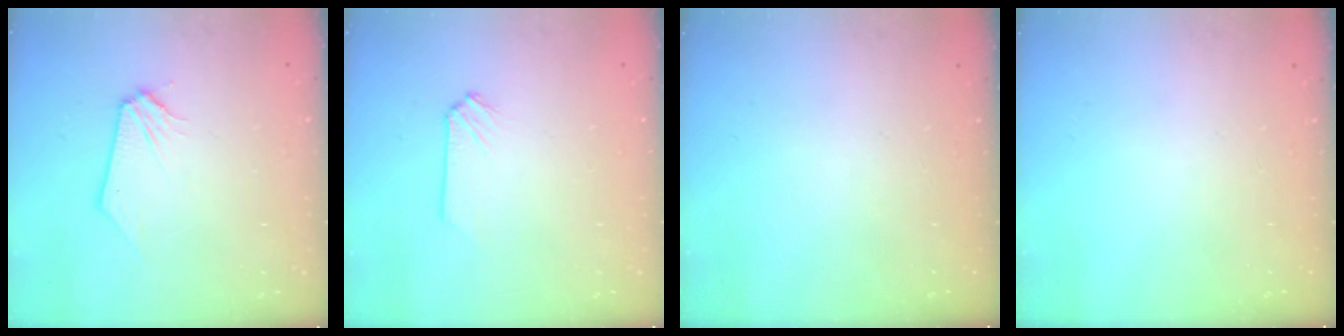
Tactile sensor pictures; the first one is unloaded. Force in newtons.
{"total": 0.0}
{"total": 0.0}
{"total": 0.0}